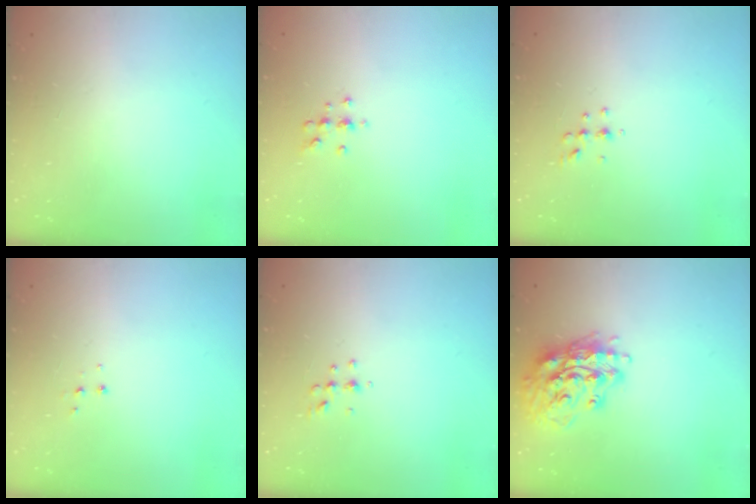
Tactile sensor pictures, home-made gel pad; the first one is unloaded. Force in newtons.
{"total": 5.7, "press": 5.7, "slide": 0.8}
{"total": 4.6, "press": 4.5, "slide": 1.0}
{"total": 3.9, "press": 3.9, "slide": 0.5}
{"total": 4.6, "press": 4.5, "slide": 1.0}
{"total": 16.7, "press": 16.5, "slide": 2.3}